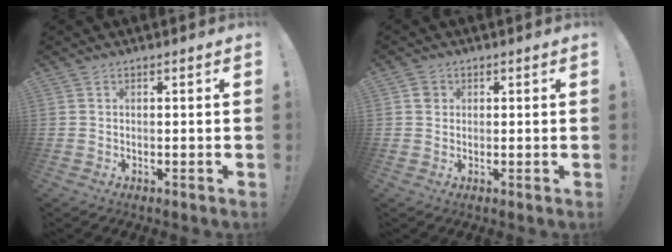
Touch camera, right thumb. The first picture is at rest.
{"total": 2.4, "force": [0.7, 2.2, 0.6], "torque": [0.000, -0.001, 0.011]}